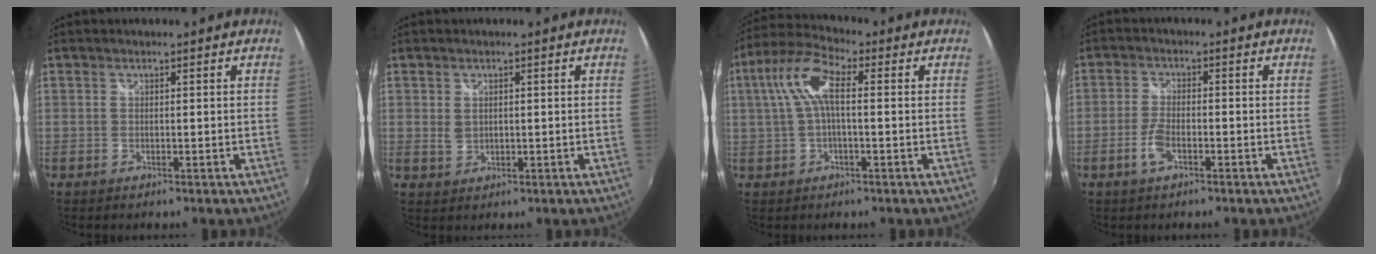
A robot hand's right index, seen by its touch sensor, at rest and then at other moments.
{"total": 1.5, "force": [0.3, 1.0, 1.1], "torque": [-0.021, -0.001, 0.006]}
{"total": 9.0, "force": [1.2, 3.2, 8.3], "torque": [-0.175, 0.023, 0.021]}
{"total": 3.9, "force": [-2.0, 1.5, 3.0], "torque": [-0.071, 0.000, -0.041]}